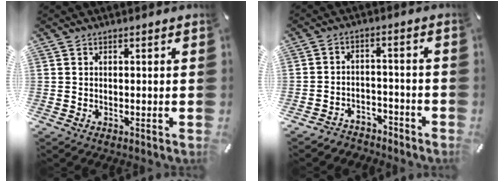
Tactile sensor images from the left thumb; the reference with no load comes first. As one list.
[{"total": 3.8, "force": [-2.9, 2.3, 0.4], "torque": [-0.006, 0.012, -0.057]}]